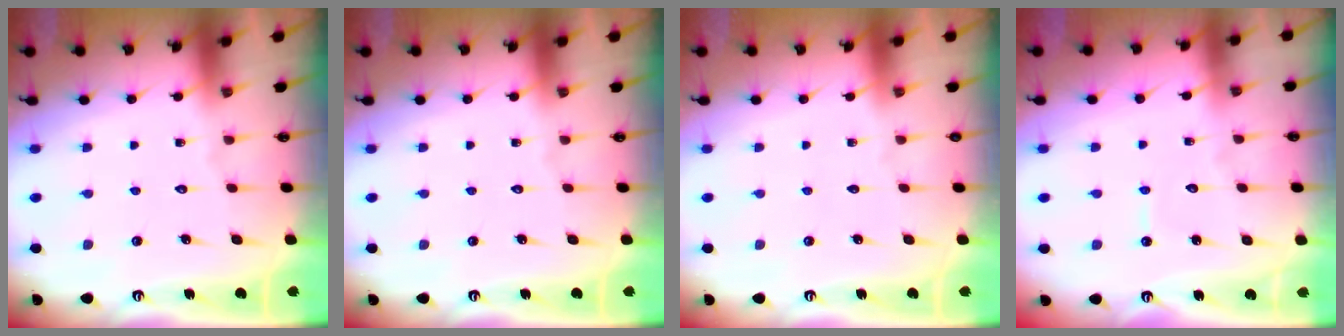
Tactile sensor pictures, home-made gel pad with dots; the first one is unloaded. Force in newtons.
{"total": 0.0}
{"total": 0.0}
{"total": 3.2, "press": 3.2, "slide": 0.3}